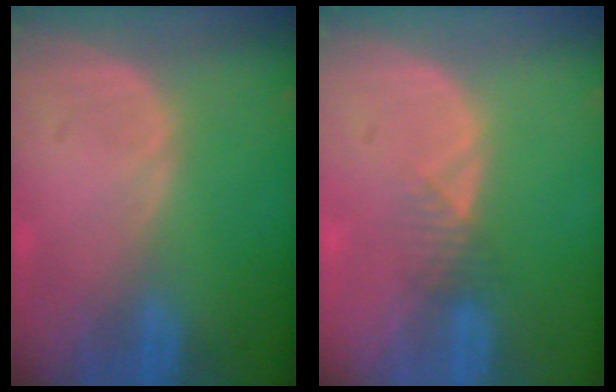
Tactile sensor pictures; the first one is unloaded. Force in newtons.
{"total": 1.9, "press": 1.6, "slide": 1.0}